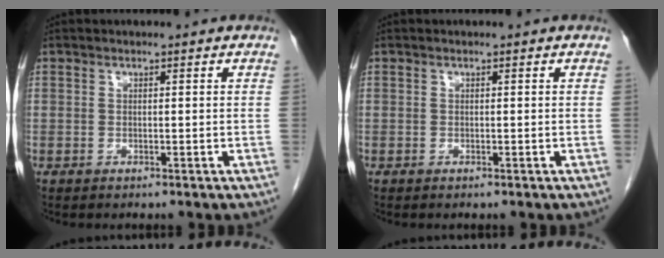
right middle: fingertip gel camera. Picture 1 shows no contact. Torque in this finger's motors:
{"motor_torque": [0.21, -0.09, 0.02, 0.01]}